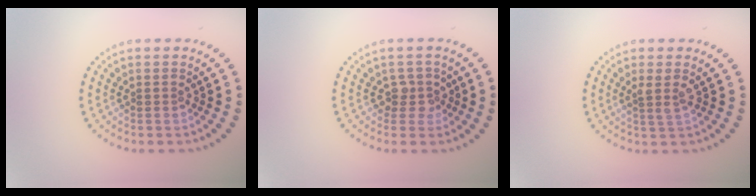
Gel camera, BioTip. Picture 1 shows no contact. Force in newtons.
{"total": 1.8, "press": 1.3, "slide": 1.2}
{"total": 1.4, "press": 1.2, "slide": 0.8}